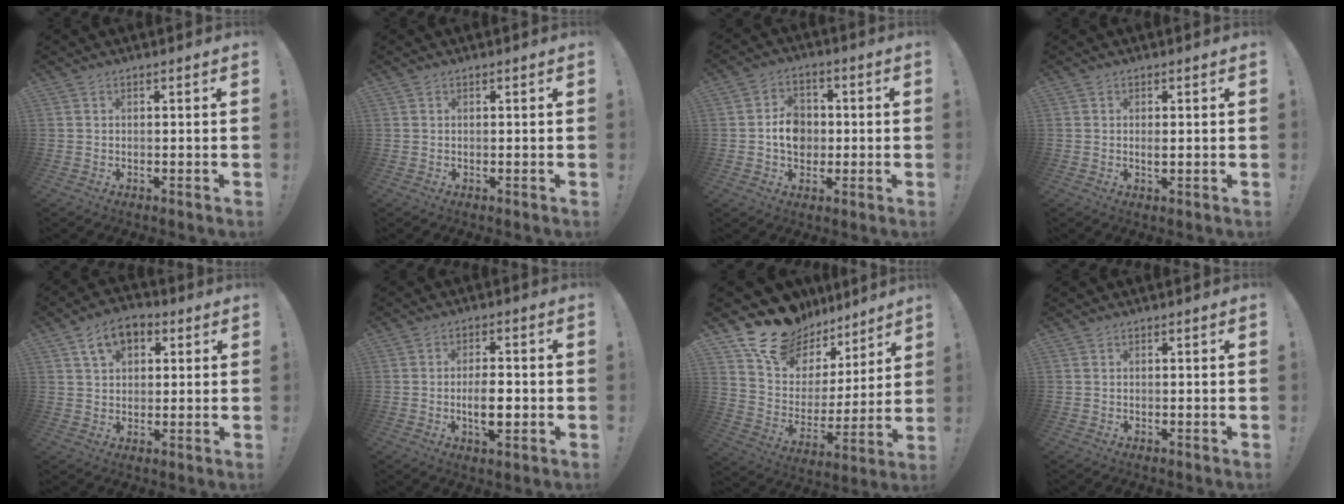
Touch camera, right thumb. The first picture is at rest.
{"total": 0.0}
{"total": 8.9, "force": [-0.6, 7.4, 4.8], "torque": [-0.066, 0.012, -0.009]}
{"total": 1.3, "force": [0.1, 0.4, 1.2], "torque": [-0.016, -0.003, 0.001]}
{"total": 8.8, "force": [3.9, 5.9, 5.2], "torque": [-0.080, 0.003, 0.073]}
{"total": 7.4, "force": [-1.5, 3.0, 6.6], "torque": [-0.098, -0.004, -0.030]}
{"total": 16.4, "force": [13.6, 8.2, 4.2], "torque": [-0.079, -0.108, 0.255]}
{"total": 0.0}